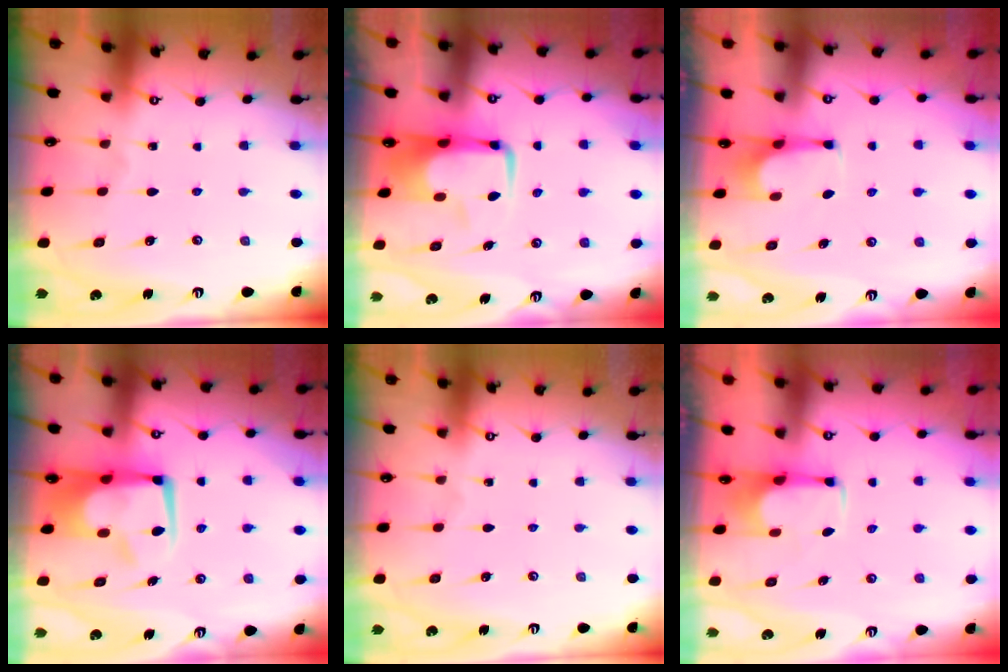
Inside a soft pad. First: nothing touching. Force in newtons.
{"total": 7.5, "press": 7.3, "slide": 1.4}
{"total": 0.7, "press": 0.7, "slide": 0.3}
{"total": 10.8, "press": 10.7, "slide": 1.4}
{"total": 0.0}
{"total": 2.7, "press": 2.6, "slide": 0.9}